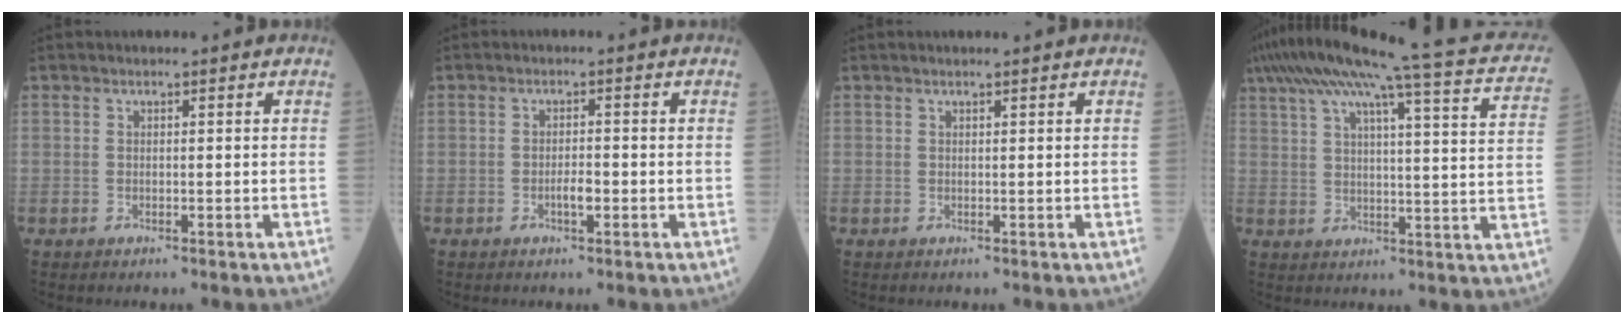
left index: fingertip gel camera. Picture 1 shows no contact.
{"total": 1.8, "force": [-0.8, 0.5, 1.6], "torque": [-0.027, 0.001, -0.015]}
{"total": 1.3, "force": [1.1, -0.1, 0.6], "torque": [-0.006, 0.012, 0.019]}
{"total": 27.7, "force": [21.6, 2.8, 17.1], "torque": [-0.278, 0.016, 0.270]}